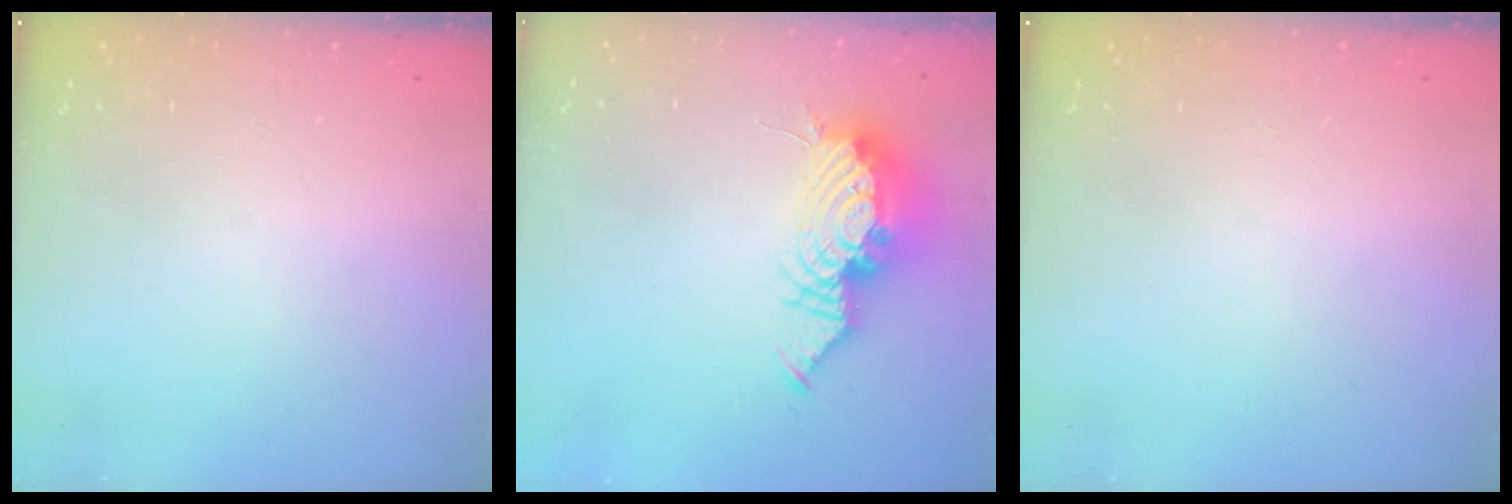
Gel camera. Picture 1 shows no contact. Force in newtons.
{"total": 14.0, "press": 13.6, "slide": 3.6}
{"total": 0.0}